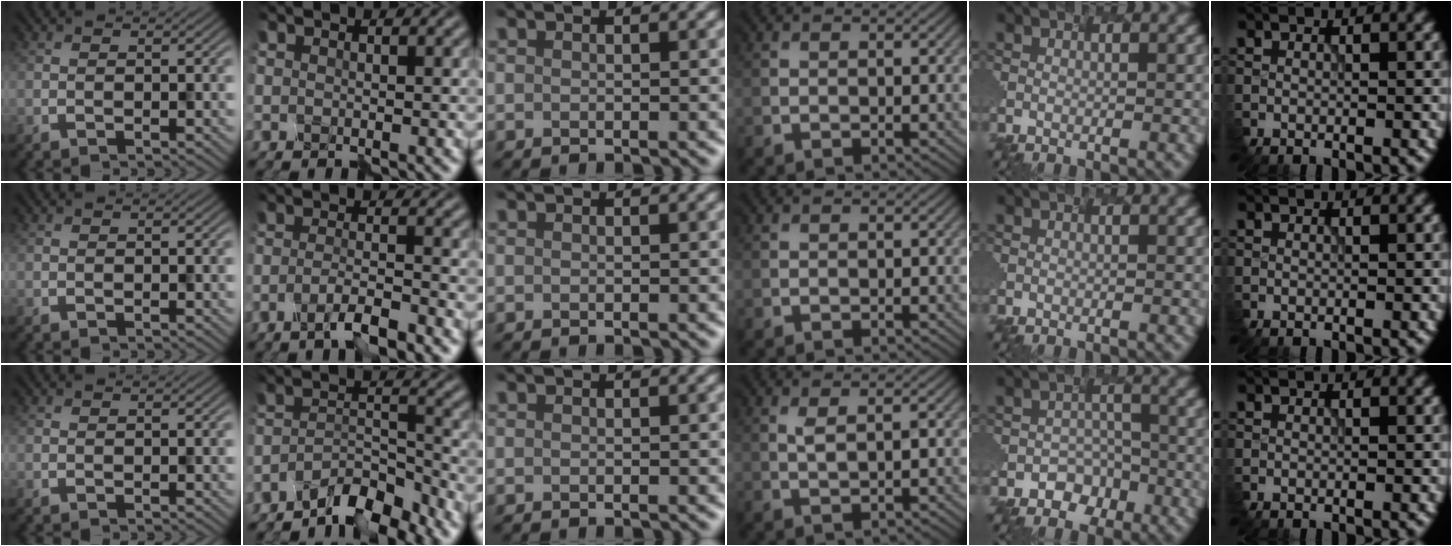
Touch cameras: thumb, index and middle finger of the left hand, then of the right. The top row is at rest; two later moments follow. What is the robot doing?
{"motion": "disassemble", "object": "puzzle pieces"}